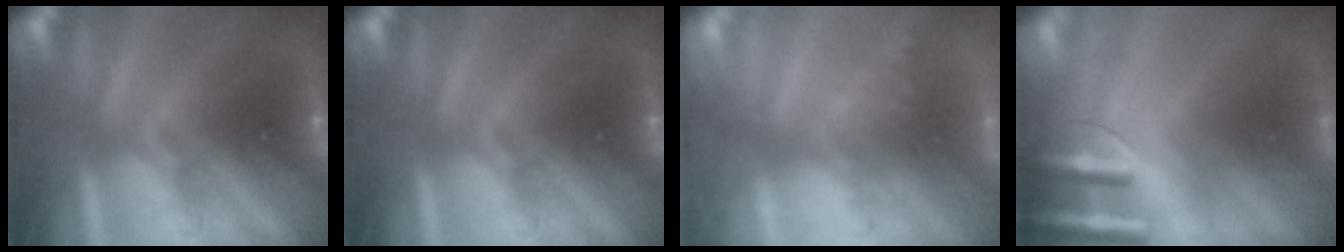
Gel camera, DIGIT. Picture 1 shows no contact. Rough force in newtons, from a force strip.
{"total": 0.0}
{"total": 1.8}
{"total": 9.4}